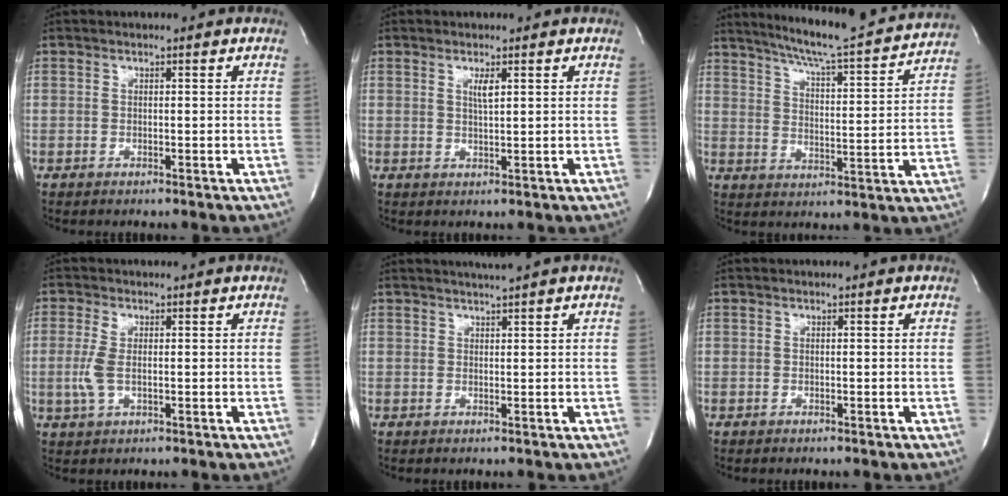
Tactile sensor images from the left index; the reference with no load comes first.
{"total": 1.7, "force": [0.6, 0.0, 1.6], "torque": [-0.038, -0.008, 0.011]}
{"total": 19.0, "force": [17.3, 0.4, 7.8], "torque": [-0.126, -0.031, 0.233]}
{"total": 3.5, "force": [0.0, 1.4, 3.3], "torque": [-0.089, -0.005, 0.004]}
{"total": 2.1, "force": [1.8, -0.9, 0.7], "torque": [-0.008, -0.003, 0.034]}
{"total": 0.0}